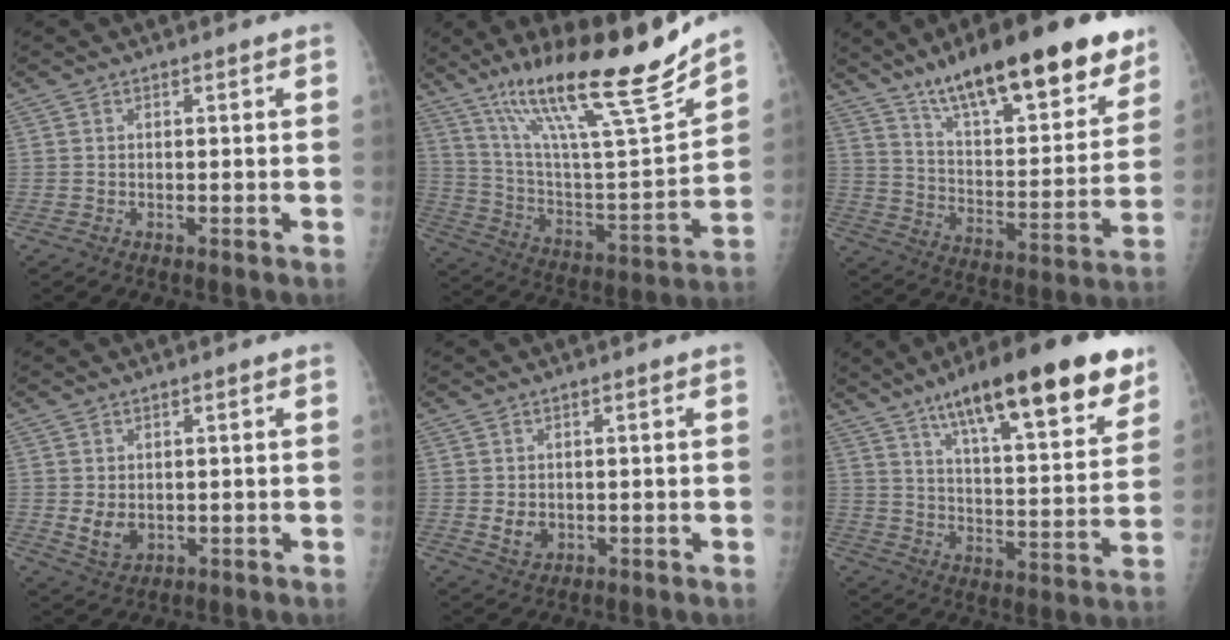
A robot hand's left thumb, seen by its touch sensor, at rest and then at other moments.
{"total": 25.2, "force": [17.9, 3.3, 17.5], "torque": [-0.272, -0.070, 0.314]}
{"total": 25.5, "force": [17.4, 7.5, 17.2], "torque": [-0.224, -0.057, 0.276]}
{"total": 3.9, "force": [0.1, 2.8, 2.7], "torque": [-0.034, -0.009, 0.013]}
{"total": 2.8, "force": [-0.1, 2.2, 1.7], "torque": [-0.022, -0.003, 0.006]}
{"total": 24.6, "force": [15.1, 6.3, 18.3], "torque": [-0.247, -0.042, 0.232]}